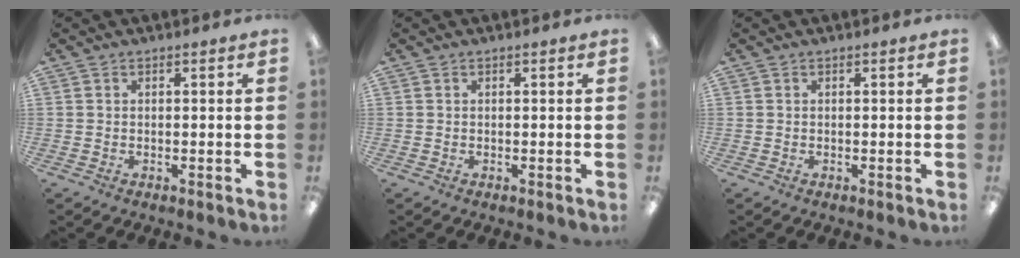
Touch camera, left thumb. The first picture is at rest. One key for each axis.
{"total": 0.0}
{"total": 0.0}